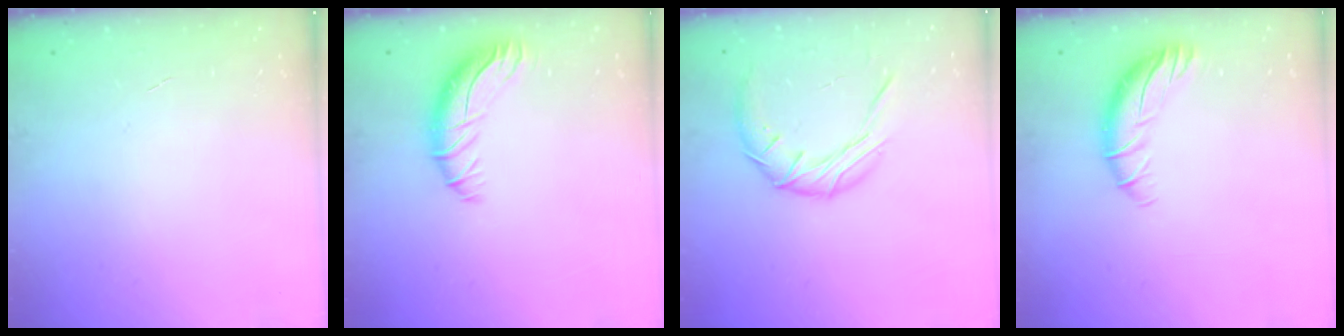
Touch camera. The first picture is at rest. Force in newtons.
{"total": 10.7, "press": 10.4, "slide": 2.5}
{"total": 10.5, "press": 10.5, "slide": 0.8}
{"total": 9.5, "press": 9.4, "slide": 1.6}